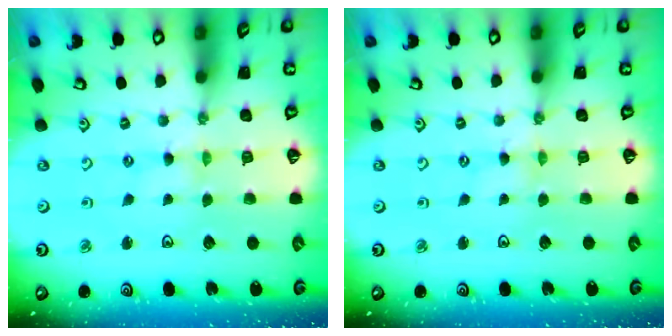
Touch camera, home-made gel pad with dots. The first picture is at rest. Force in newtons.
{"total": 0.0}